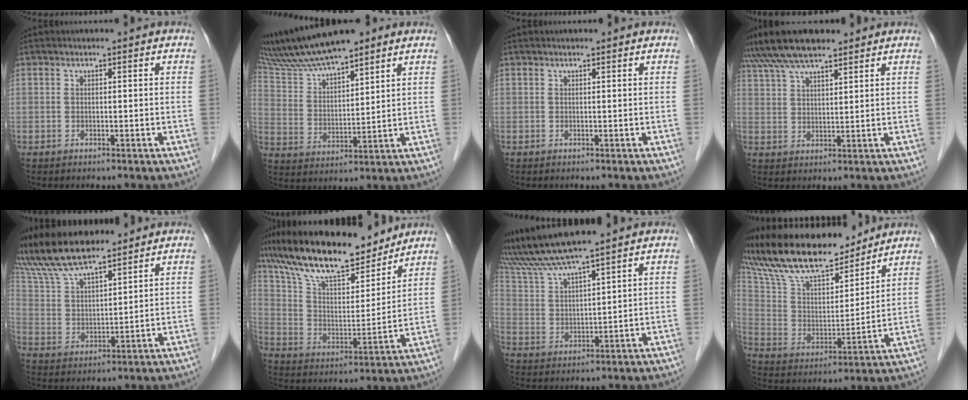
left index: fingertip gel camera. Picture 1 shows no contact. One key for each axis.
{"total": 13.2, "fx": 11.2, "fy": 2.1, "fz": 6.6, "tx": -0.127, "ty": 0.020, "tz": 0.210}
{"total": 1.0, "fx": 0.8, "fy": 0.0, "fz": 0.5, "tx": -0.007, "ty": 0.014, "tz": 0.014}
{"total": 9.8, "fx": 8.0, "fy": 1.9, "fz": 5.3, "tx": -0.097, "ty": 0.030, "tz": 0.145}
{"total": 13.9, "fx": 12.2, "fy": 2.5, "fz": 6.2, "tx": -0.134, "ty": 0.025, "tz": 0.239}
{"total": 18.0, "fx": 14.9, "fy": 4.4, "fz": 9.1, "tx": -0.165, "ty": 0.012, "tz": 0.267}
{"total": 9.5, "fx": 8.4, "fy": -1.4, "fz": 4.3, "tx": -0.094, "ty": 0.012, "tz": 0.166}
{"total": 21.4, "fx": 18.5, "fy": 4.9, "fz": 9.6, "tx": -0.191, "ty": 0.019, "tz": 0.326}